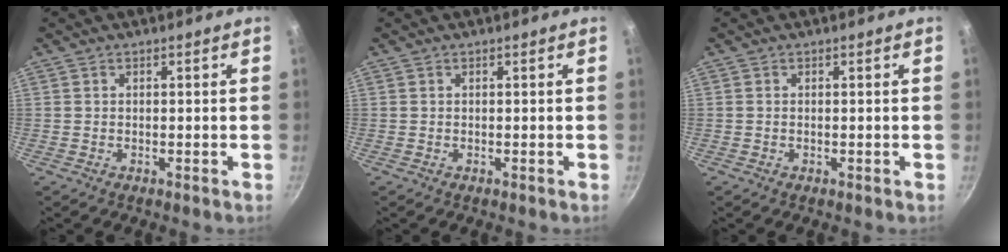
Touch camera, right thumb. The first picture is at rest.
{"total": 0.0}
{"total": 0.0}